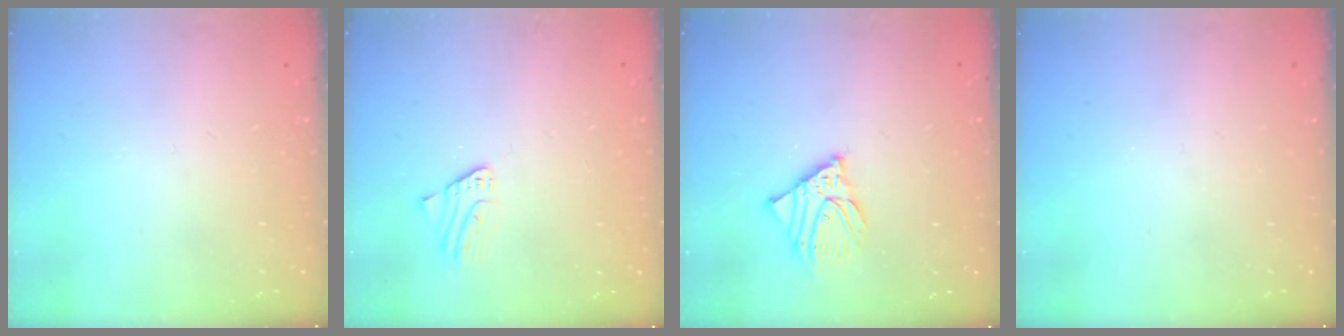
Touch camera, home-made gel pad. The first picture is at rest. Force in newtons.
{"total": 2.3, "press": 2.3, "slide": 0.2}
{"total": 7.6, "press": 7.5, "slide": 1.0}
{"total": 0.0}